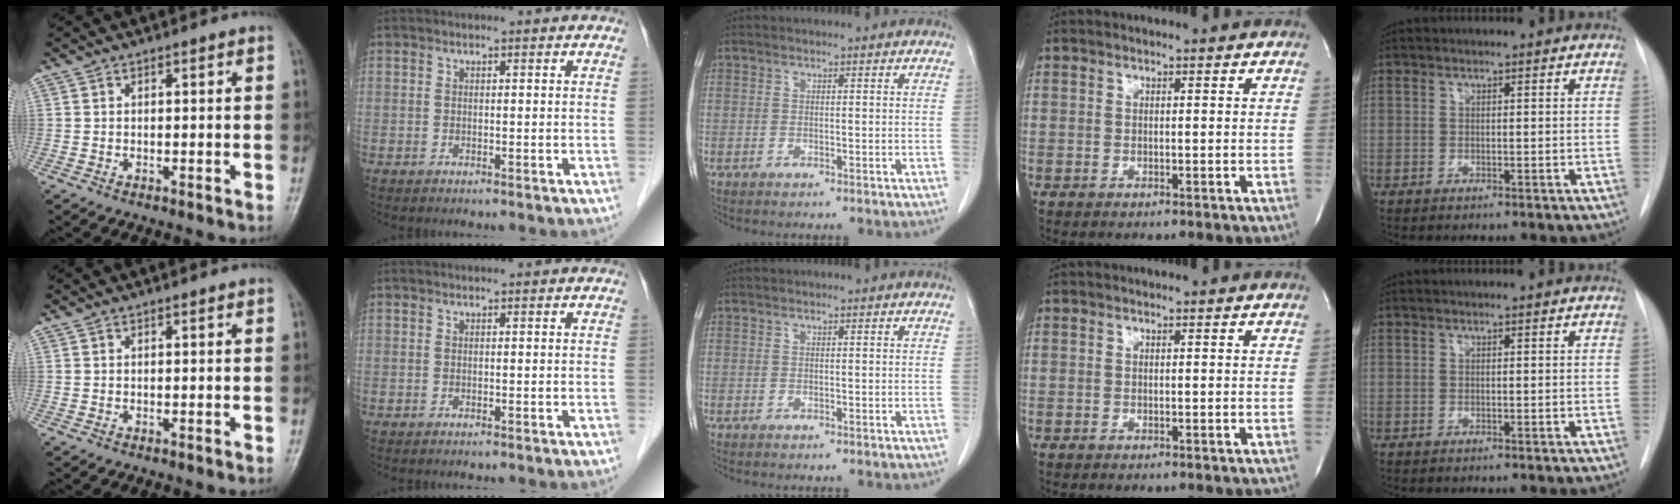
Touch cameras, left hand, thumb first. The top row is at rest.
{}